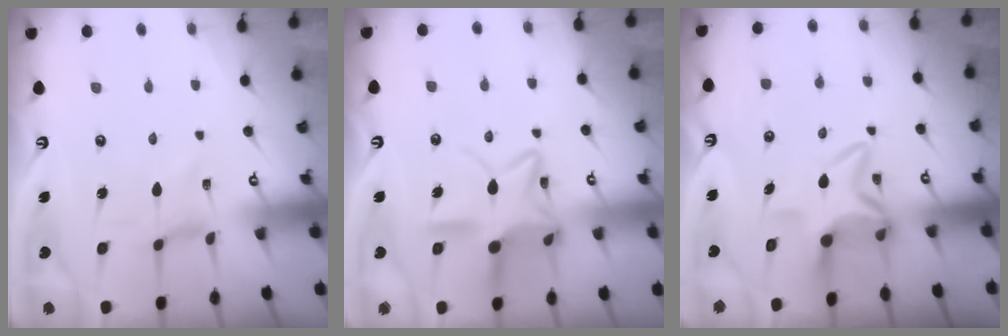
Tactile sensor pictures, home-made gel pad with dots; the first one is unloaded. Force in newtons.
{"total": 15.5, "press": 15.5, "slide": 0.9}
{"total": 7.8, "press": 7.8, "slide": 0.7}